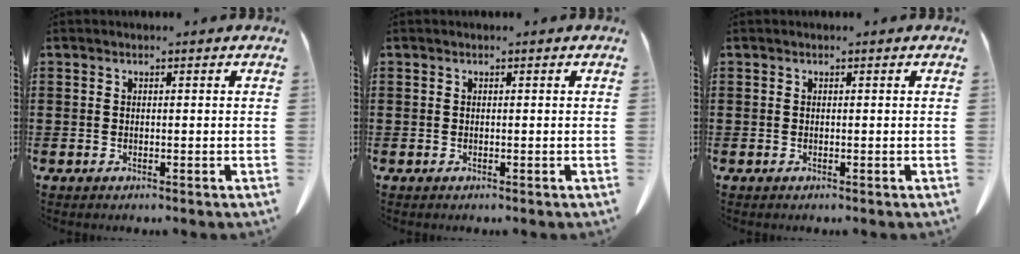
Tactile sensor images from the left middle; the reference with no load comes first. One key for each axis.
{"total": 0.0}
{"total": 0.0}